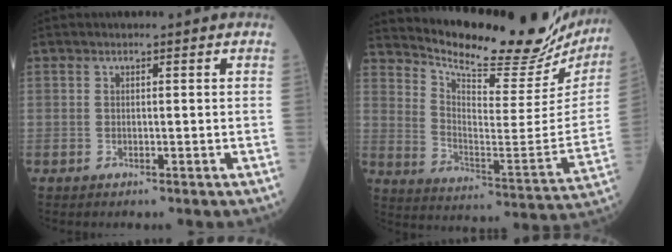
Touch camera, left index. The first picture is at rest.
{"total": 24.5, "force": [22.6, 4.0, 8.5], "torque": [-0.142, -0.084, 0.305]}